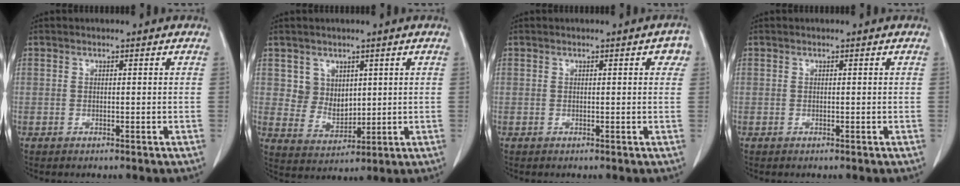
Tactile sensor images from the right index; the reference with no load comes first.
{"total": 5.1, "force": [2.2, 4.4, 1.5], "torque": [-0.028, 0.003, 0.051]}
{"total": 2.2, "force": [0.7, 0.6, 2.0], "torque": [-0.013, 0.005, 0.004]}
{"total": 0.0}